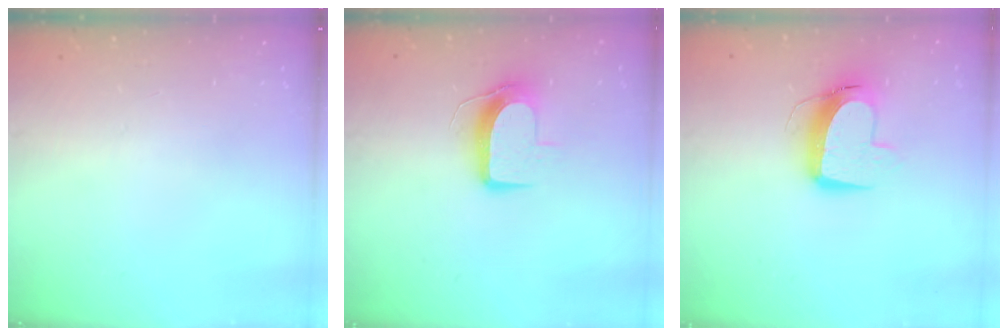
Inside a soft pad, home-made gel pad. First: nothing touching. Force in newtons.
{"total": 9.5, "press": 9.5, "slide": 0.3}
{"total": 11.1, "press": 11.0, "slide": 1.3}